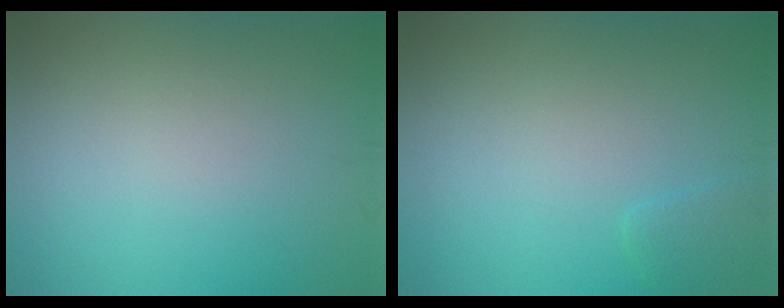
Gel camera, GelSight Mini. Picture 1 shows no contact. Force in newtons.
{"total": 1.0, "press": 1.0, "slide": 0.1}